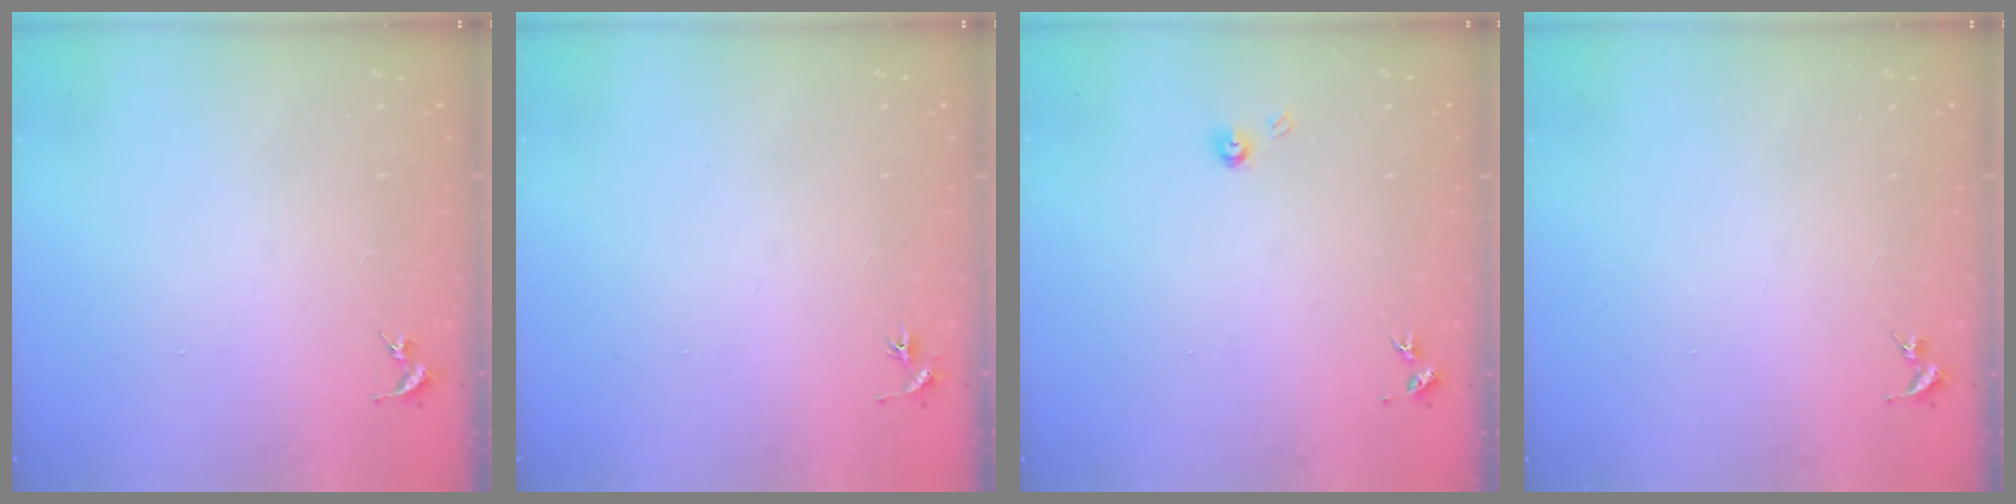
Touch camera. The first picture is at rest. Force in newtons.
{"total": 3.0, "press": 3.0, "slide": 0.3}
{"total": 4.3, "press": 4.3, "slide": 0.3}
{"total": 0.0}